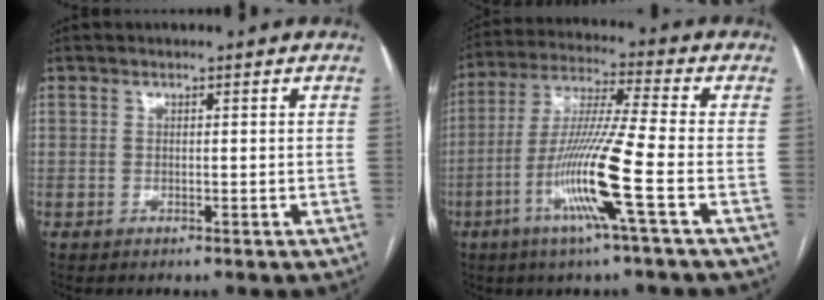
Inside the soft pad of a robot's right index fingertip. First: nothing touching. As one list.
[{"total": 13.4, "force": [-4.9, -1.6, 12.3], "torque": [-0.246, -0.015, -0.101]}]